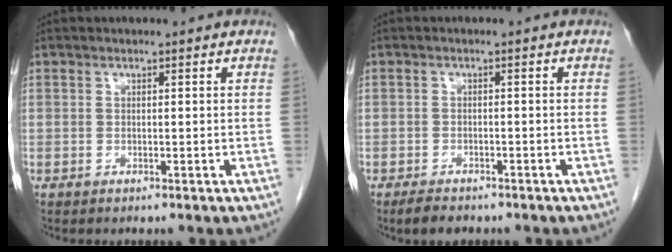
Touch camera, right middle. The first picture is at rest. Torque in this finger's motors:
{"motor_torque": [0.12, -0.16, -0.08, -0.01]}